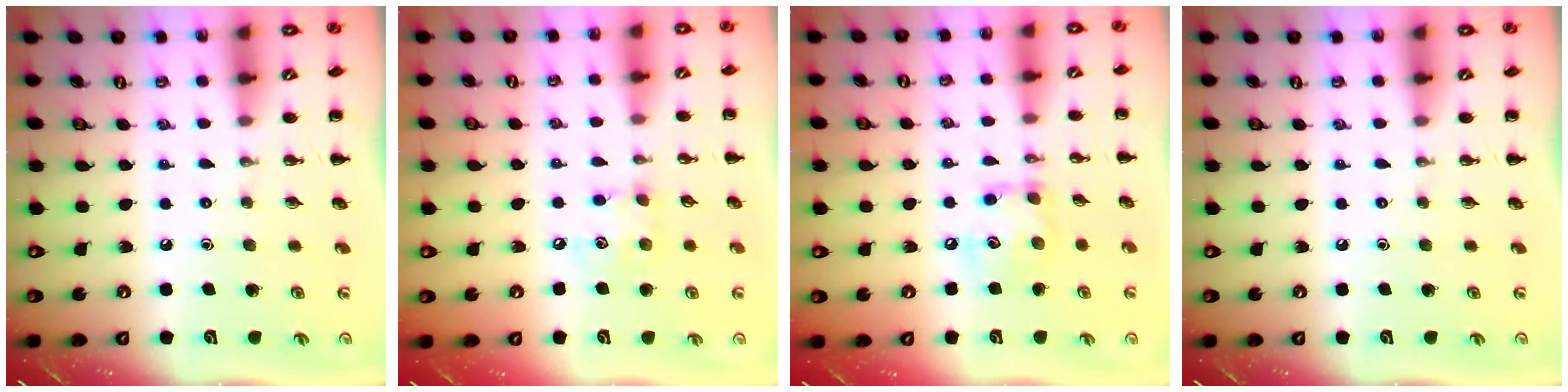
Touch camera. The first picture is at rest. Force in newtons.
{"total": 5.5, "press": 5.5, "slide": 0.7}
{"total": 9.4, "press": 9.4, "slide": 0.4}
{"total": 0.0}